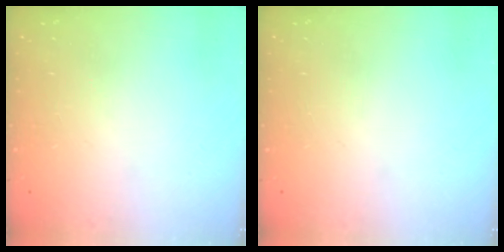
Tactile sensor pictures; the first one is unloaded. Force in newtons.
{"total": 0.0}